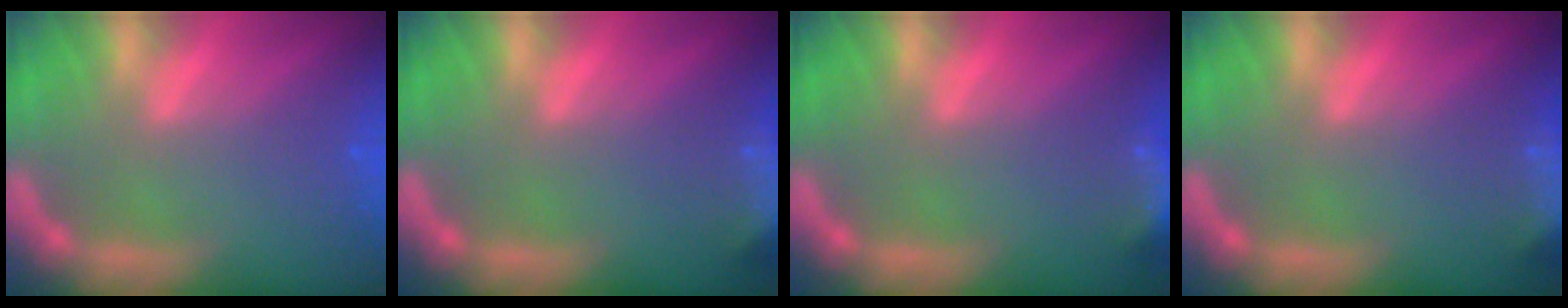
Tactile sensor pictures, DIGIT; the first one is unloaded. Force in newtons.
{"total": 8.5}
{"total": 5.9}
{"total": 8.5}